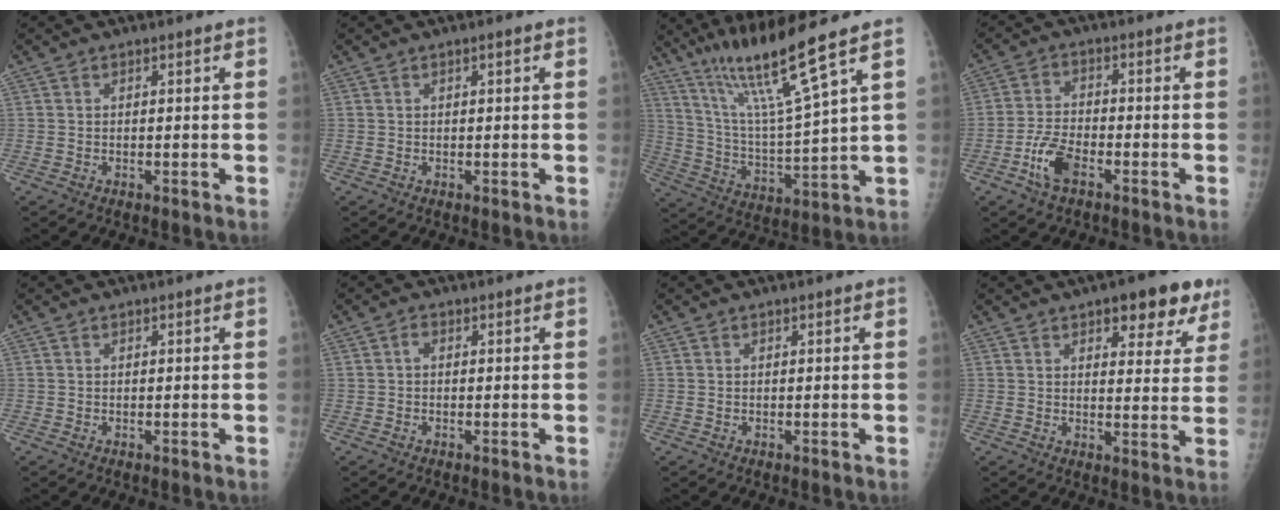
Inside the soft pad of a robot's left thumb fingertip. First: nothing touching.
{"total": 0.8, "force": [0.4, 0.0, 0.7], "torque": [-0.010, 0.003, 0.005]}
{"total": 15.0, "force": [10.3, -1.0, 10.8], "torque": [-0.185, -0.059, 0.193]}
{"total": 6.3, "force": [-3.5, 3.0, 4.3], "torque": [-0.087, 0.015, -0.068]}
{"total": 0.0}
{"total": 0.9, "force": [0.0, 0.6, 0.6], "torque": [-0.005, 0.003, -0.005]}
{"total": 0.0}
{"total": 10.4, "force": [6.5, 4.3, 6.9], "torque": [-0.039, -0.024, 0.080]}